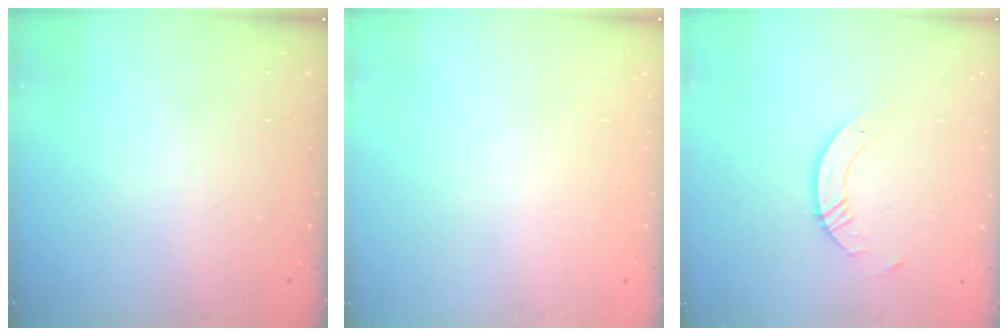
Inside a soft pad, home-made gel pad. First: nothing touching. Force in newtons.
{"total": 0.0}
{"total": 3.4, "press": 3.4, "slide": 0.3}